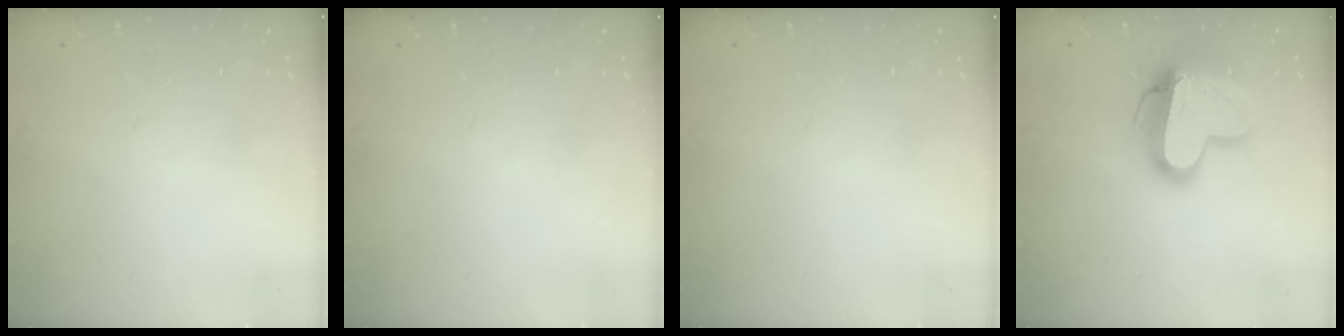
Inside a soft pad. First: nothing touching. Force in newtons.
{"total": 0.0}
{"total": 0.0}
{"total": 16.8, "press": 16.7, "slide": 1.8}